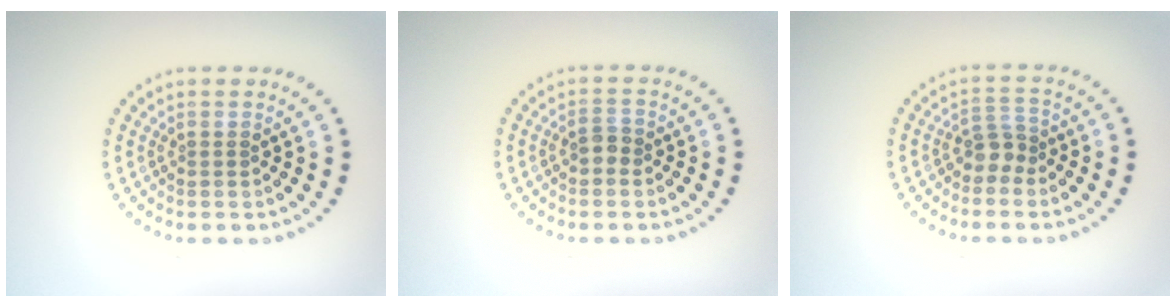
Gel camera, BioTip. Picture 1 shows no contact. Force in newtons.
{"total": 1.2, "press": 1.2, "slide": 0.3}
{"total": 1.9, "press": 1.6, "slide": 1.1}